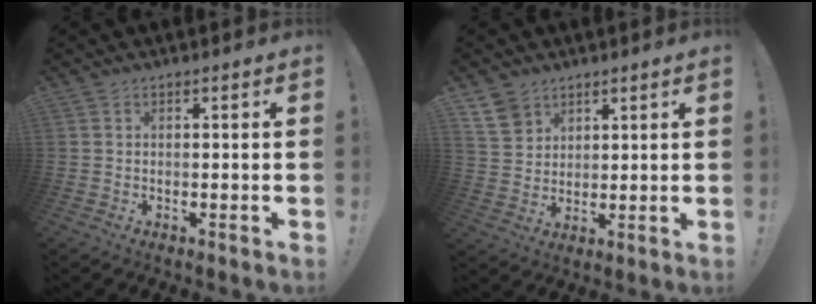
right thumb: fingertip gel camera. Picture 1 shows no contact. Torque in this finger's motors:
{"motor_torque": [-0.21, 0.22, -0.42, 0.35, -0.05]}